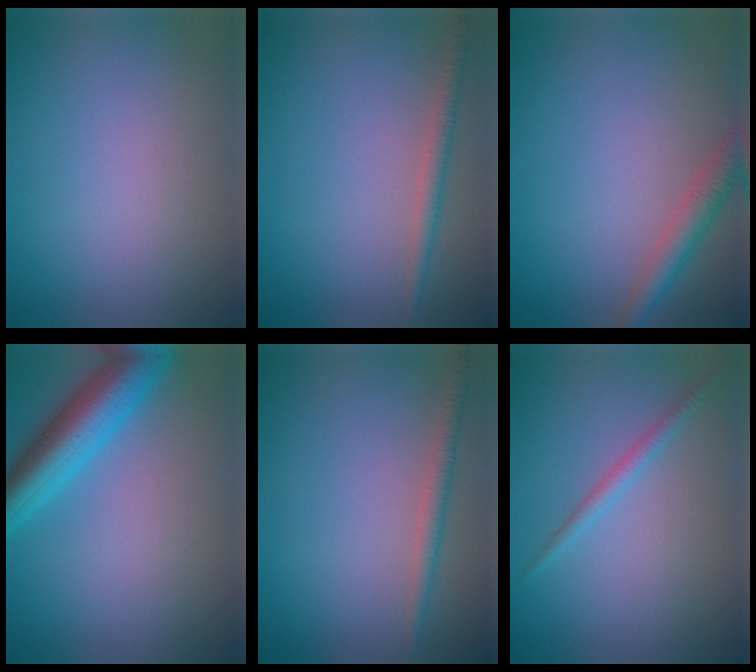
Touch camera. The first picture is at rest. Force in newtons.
{"total": 1.7, "press": 1.7, "slide": 0.1}
{"total": 2.8, "press": 2.8, "slide": 0.1}
{"total": 6.0, "press": 6.0, "slide": 0.3}
{"total": 1.7, "press": 1.7, "slide": 0.1}
{"total": 1.3, "press": 1.3, "slide": 0.0}